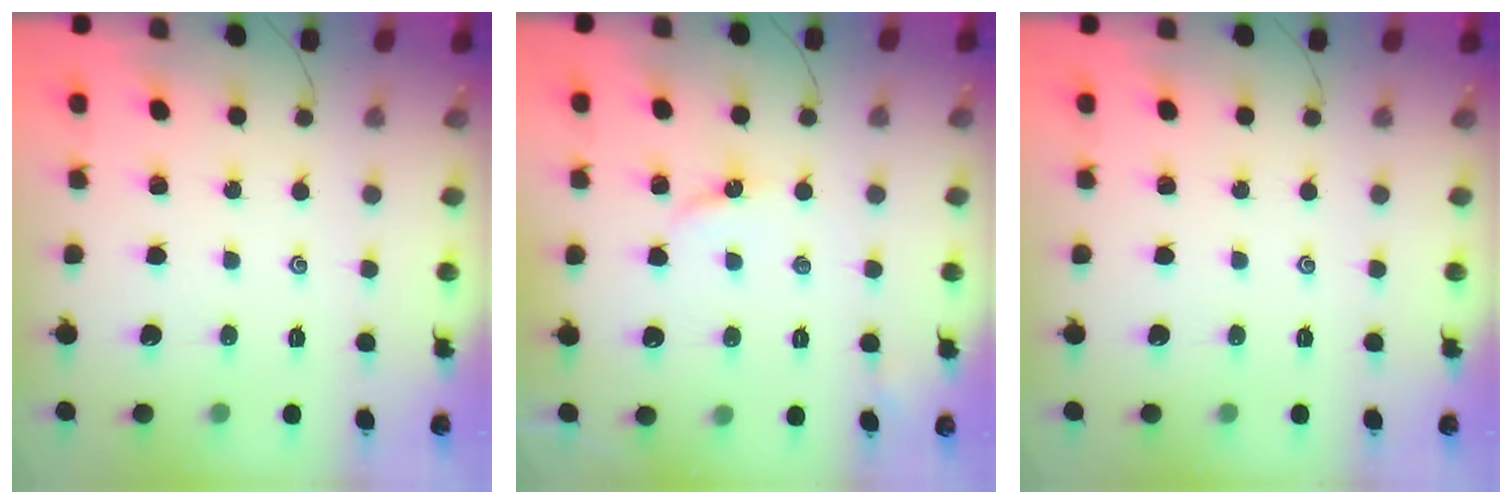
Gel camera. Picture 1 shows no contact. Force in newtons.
{"total": 3.3, "press": 3.3, "slide": 0.4}
{"total": 0.0}